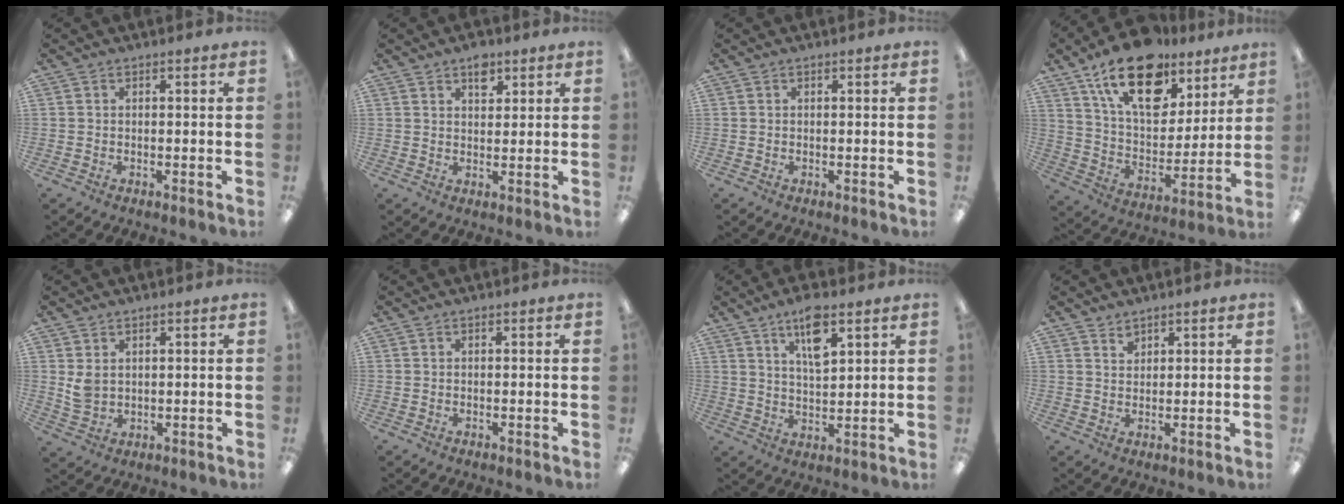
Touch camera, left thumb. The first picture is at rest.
{"total": 4.6, "force": [3.0, 2.8, 2.2], "torque": [-0.017, -0.010, 0.048]}
{"total": 0.0}
{"total": 20.9, "force": [13.0, 11.0, 12.1], "torque": [-0.193, -0.064, 0.227]}
{"total": 3.9, "force": [1.6, 2.7, 2.3], "torque": [-0.038, -0.001, 0.031]}
{"total": 0.0}
{"total": 8.8, "force": [5.4, 3.2, 6.1], "torque": [-0.091, -0.023, 0.088]}
{"total": 2.0, "force": [1.8, 0.9, 0.2], "torque": [0.003, -0.008, 0.034]}